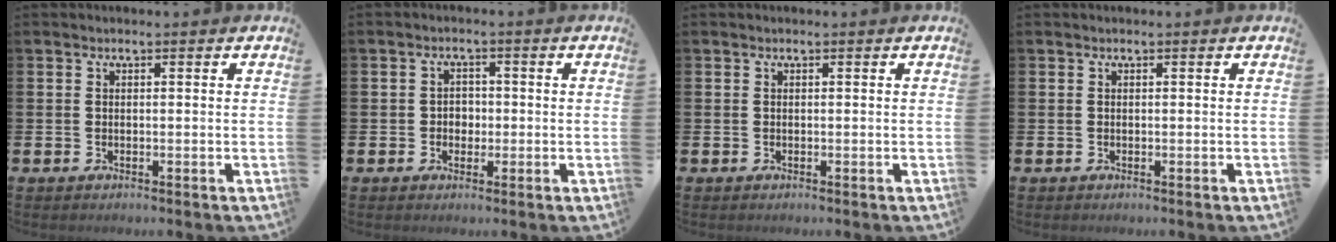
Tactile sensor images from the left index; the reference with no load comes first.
{"total": 2.2, "force": [-0.2, 2.0, 1.0], "torque": [-0.006, 0.001, -0.012]}
{"total": 0.0}
{"total": 0.0}